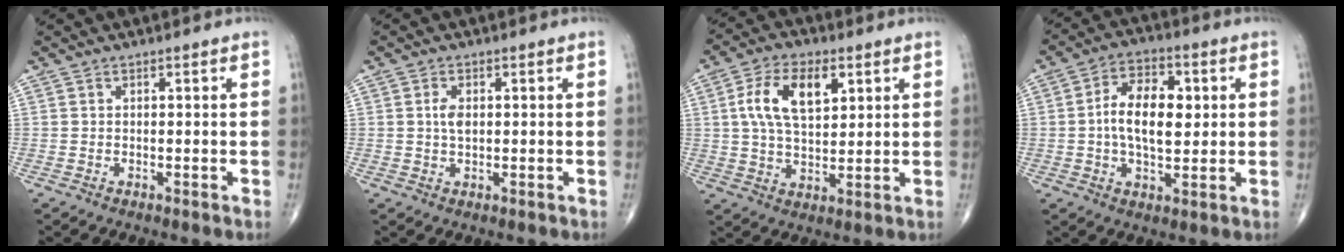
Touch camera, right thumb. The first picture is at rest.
{"total": 2.6, "force": [0.4, 1.4, 2.2], "torque": [-0.038, -0.002, 0.005]}
{"total": 11.6, "force": [3.6, 6.2, 9.1], "torque": [-0.157, -0.004, 0.064]}
{"total": 11.4, "force": [0.9, 6.3, 9.5], "torque": [-0.146, 0.007, 0.011]}